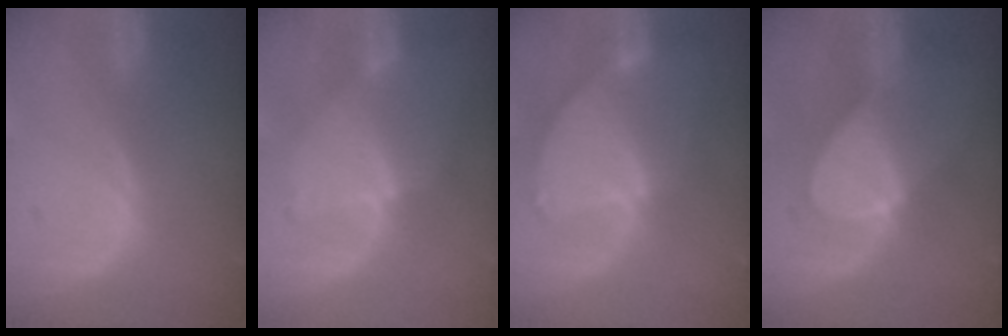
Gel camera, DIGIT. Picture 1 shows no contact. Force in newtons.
{"total": 6.8, "press": 6.0, "slide": 3.3}
{"total": 8.6, "press": 7.5, "slide": 4.2}
{"total": 7.3, "press": 7.3, "slide": 0.7}